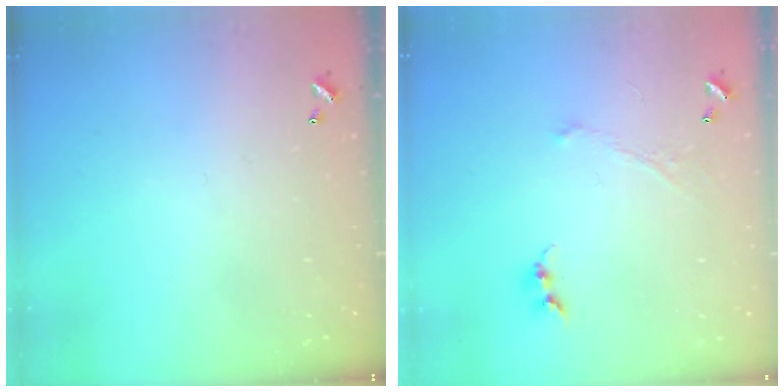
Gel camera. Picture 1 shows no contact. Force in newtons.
{"total": 1.0, "press": 0.9, "slide": 0.4}